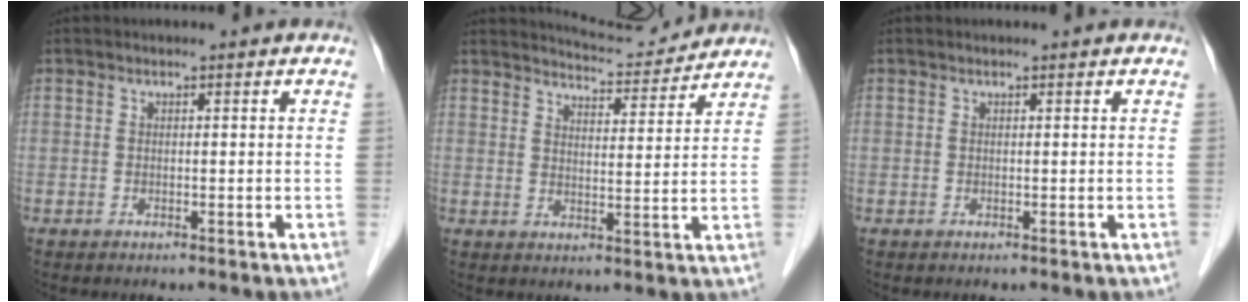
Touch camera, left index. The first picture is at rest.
{"total": 7.8, "force": [7.8, 0.4, 0.1], "torque": [-0.008, 0.003, 0.108]}
{"total": 0.7, "force": [0.7, 0.0, 0.2], "torque": [-0.008, 0.009, 0.012]}